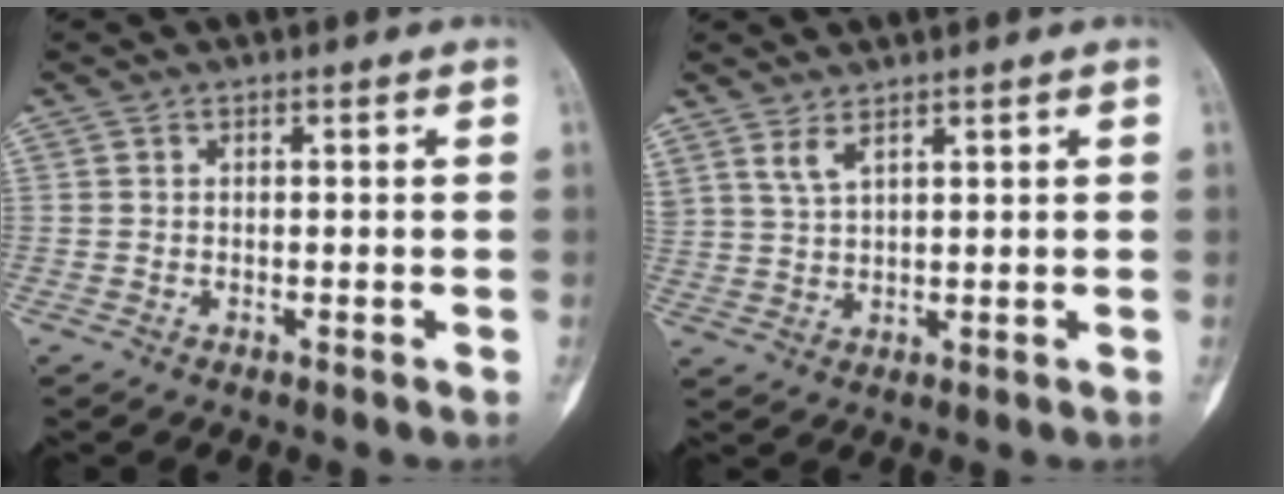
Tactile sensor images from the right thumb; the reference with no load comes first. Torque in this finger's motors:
{"motor_torque": [-0.63, 0.73, 0.63, 0.46, 0.05]}